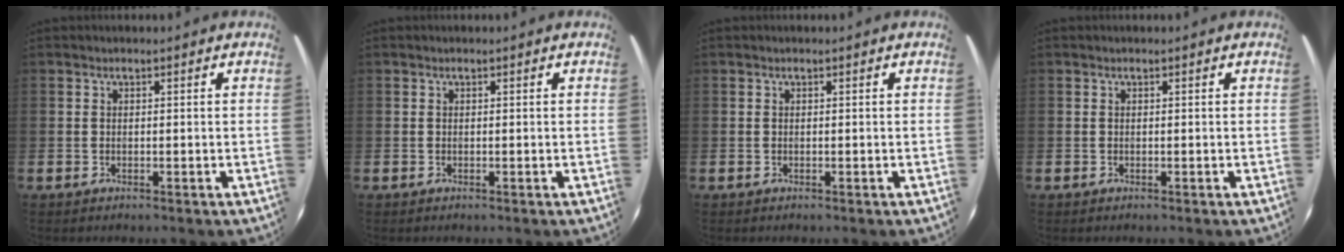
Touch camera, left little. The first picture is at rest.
{"total": 0.0}
{"total": 0.0}
{"total": 0.0}